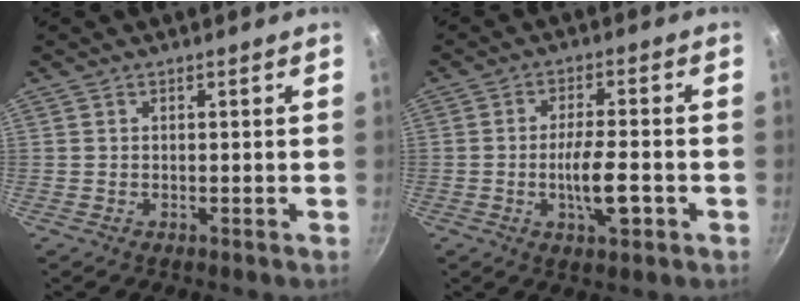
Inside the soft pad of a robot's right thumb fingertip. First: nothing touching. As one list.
[{"total": 8.0, "force": [-2.4, 2.3, 7.3], "torque": [-0.119, 0.011, -0.041]}]